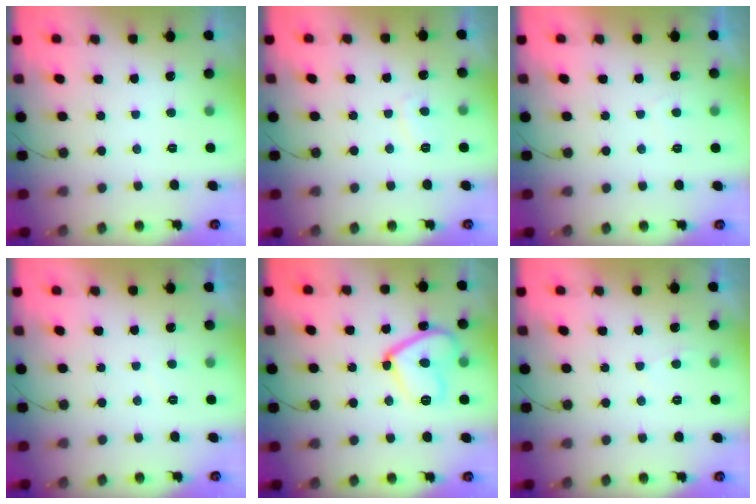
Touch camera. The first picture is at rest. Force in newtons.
{"total": 2.7, "press": 2.6, "slide": 0.7}
{"total": 0.5, "press": 0.0, "slide": 0.5}
{"total": 0.0}
{"total": 13.5, "press": 13.5, "slide": 1.2}
{"total": 2.0, "press": 1.9, "slide": 0.3}